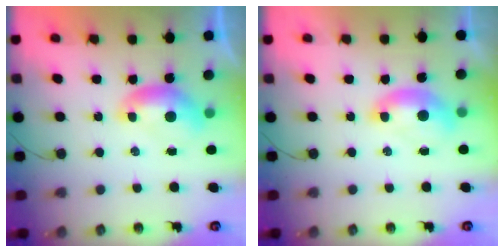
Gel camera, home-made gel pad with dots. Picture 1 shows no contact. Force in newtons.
{"total": 1.6, "press": 1.5, "slide": 0.6}